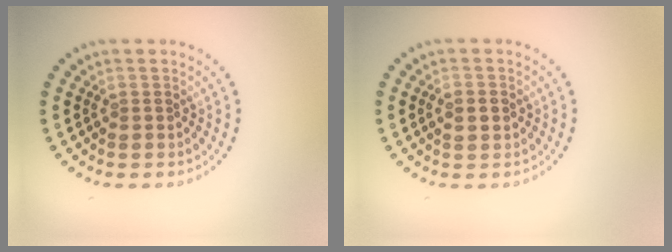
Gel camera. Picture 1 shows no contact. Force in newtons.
{"total": 2.2, "press": 2.2, "slide": 0.1}